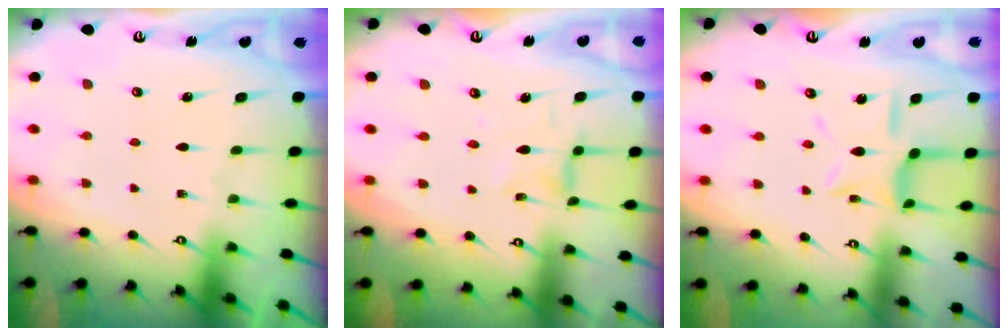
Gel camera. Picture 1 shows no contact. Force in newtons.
{"total": 1.2, "press": 1.2, "slide": 0.2}
{"total": 10.6, "press": 10.5, "slide": 0.9}